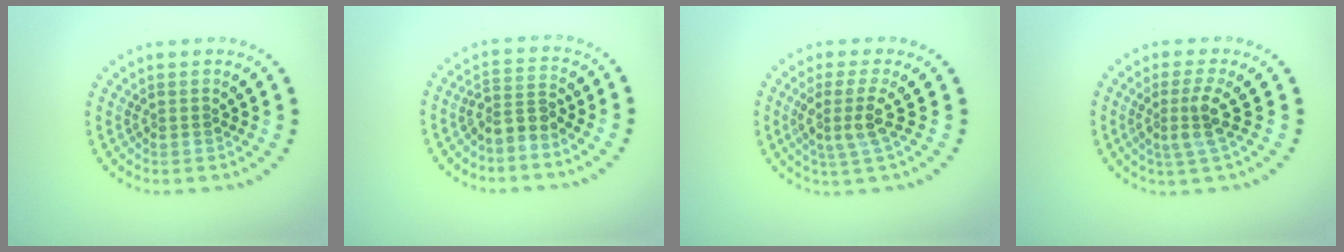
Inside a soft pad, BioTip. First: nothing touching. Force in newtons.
{"total": 2.5, "press": 1.8, "slide": 1.7}
{"total": 2.8, "press": 2.1, "slide": 1.9}
{"total": 2.7, "press": 2.0, "slide": 1.9}